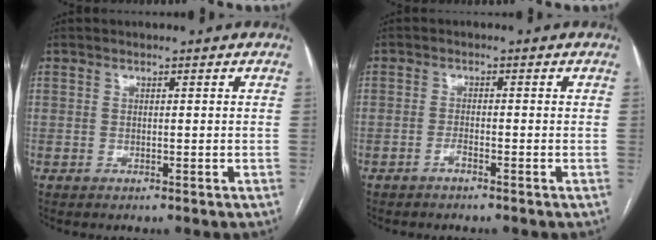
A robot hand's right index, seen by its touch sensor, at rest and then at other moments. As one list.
[{"total": 1.2, "force": [-1.0, 0.1, 0.7], "torque": [-0.015, 0.002, -0.018]}]